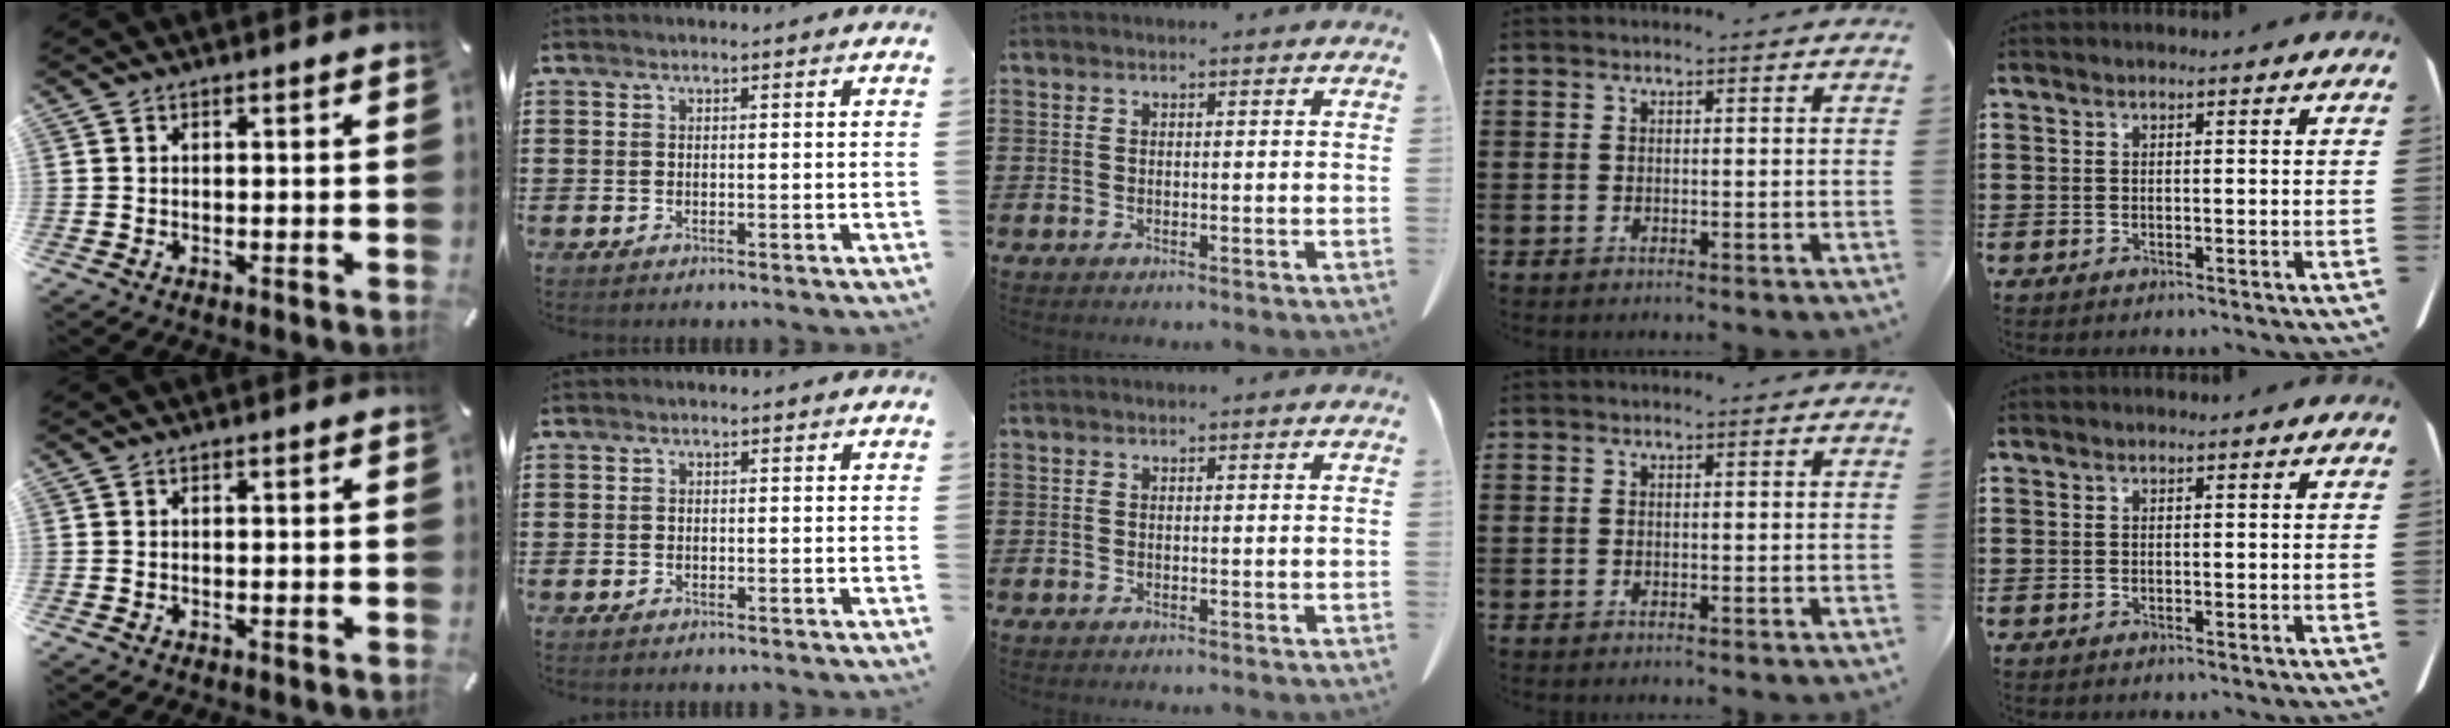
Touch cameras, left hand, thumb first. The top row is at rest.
{}